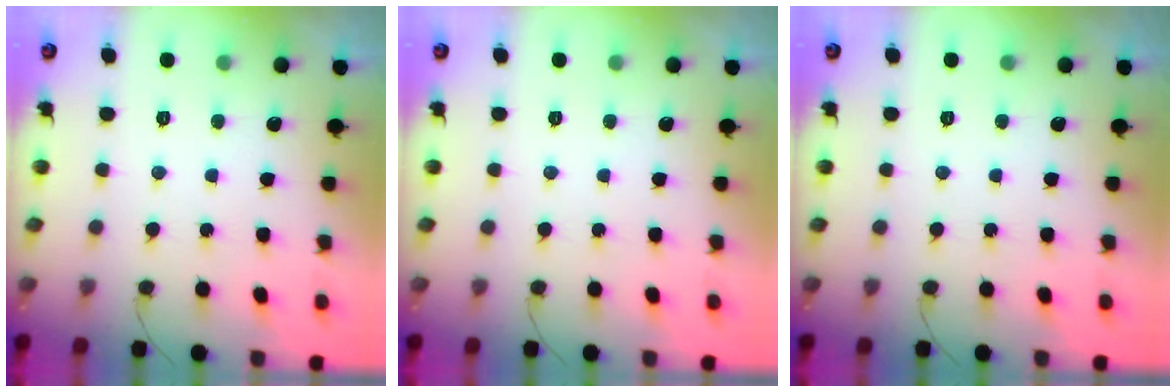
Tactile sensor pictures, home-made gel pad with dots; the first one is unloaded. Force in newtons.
{"total": 0.0}
{"total": 0.0}